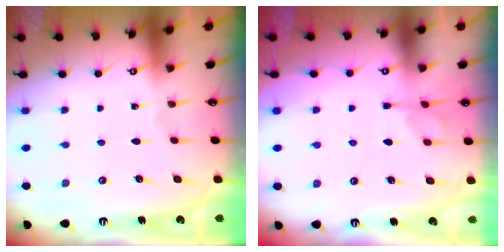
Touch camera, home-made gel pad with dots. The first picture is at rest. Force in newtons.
{"total": 1.1, "press": 0.4, "slide": 1.0}